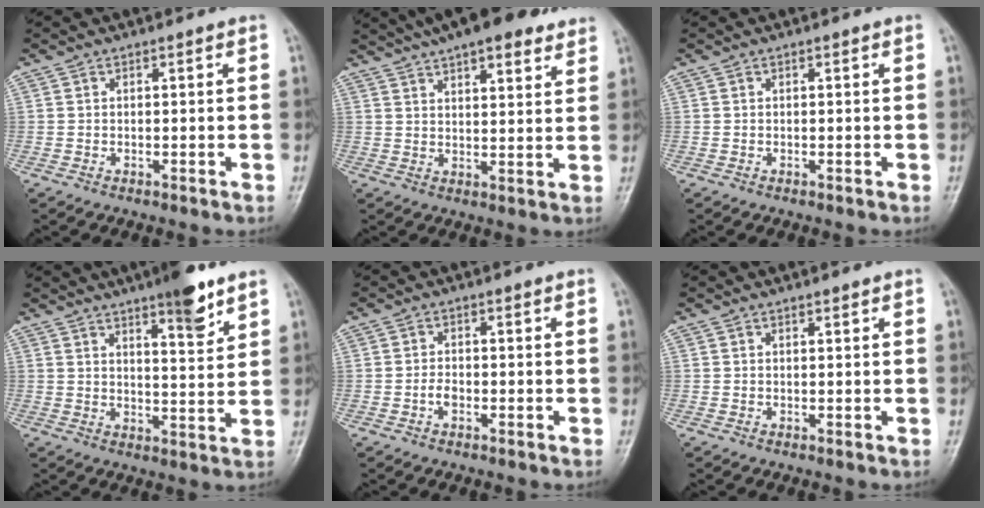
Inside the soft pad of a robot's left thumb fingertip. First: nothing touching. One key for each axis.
{"total": 15.8, "fx": 11.7, "fy": 4.9, "fz": 9.3, "tx": -0.123, "ty": -0.012, "tz": 0.166}
{"total": 0.0}
{"total": 8.8, "fx": 5.9, "fy": 1.9, "fz": 6.2, "tx": -0.077, "ty": -0.037, "tz": 0.086}
{"total": 2.0, "fx": -0.8, "fy": 1.2, "fz": 1.3, "tx": -0.023, "ty": 0.007, "tz": -0.017}
{"total": 0.7, "fx": 0.5, "fy": 0.1, "fz": 0.4, "tx": -0.007, "ty": -0.002, "tz": 0.008}